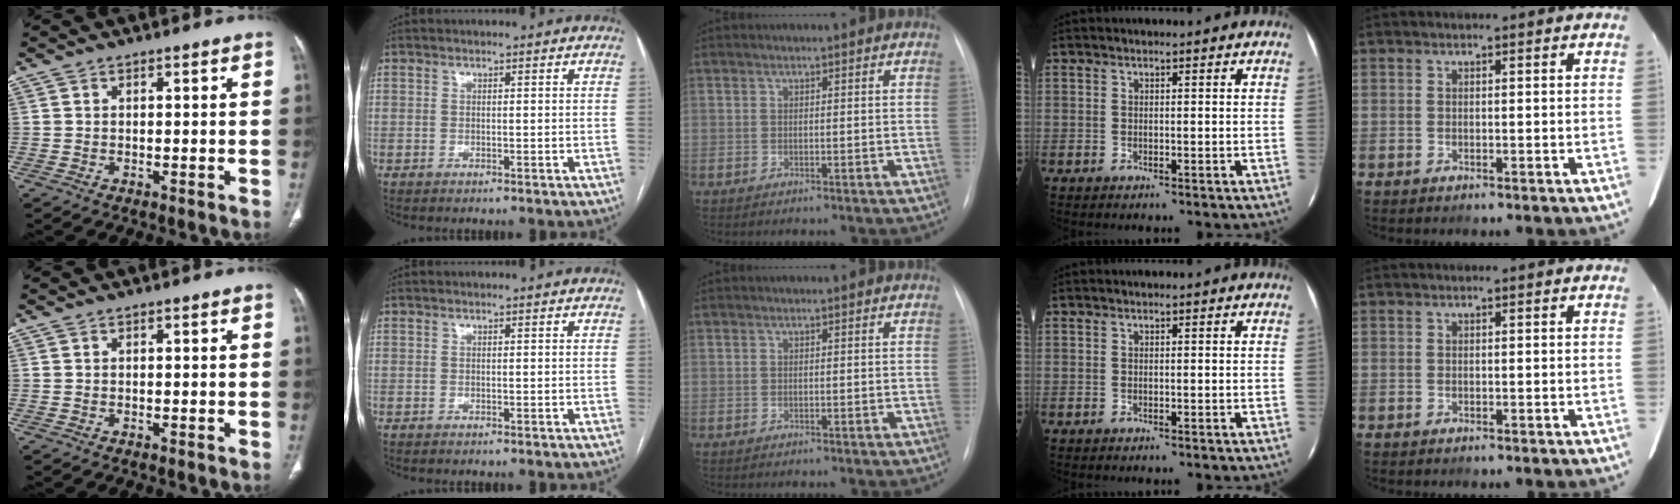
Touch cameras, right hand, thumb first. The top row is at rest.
{}